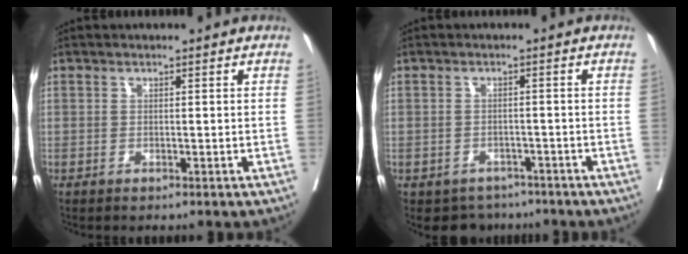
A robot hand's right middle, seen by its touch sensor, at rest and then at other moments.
{"total": 3.8, "force": [-3.1, 2.1, 0.0], "torque": [0.011, 0.009, -0.042]}